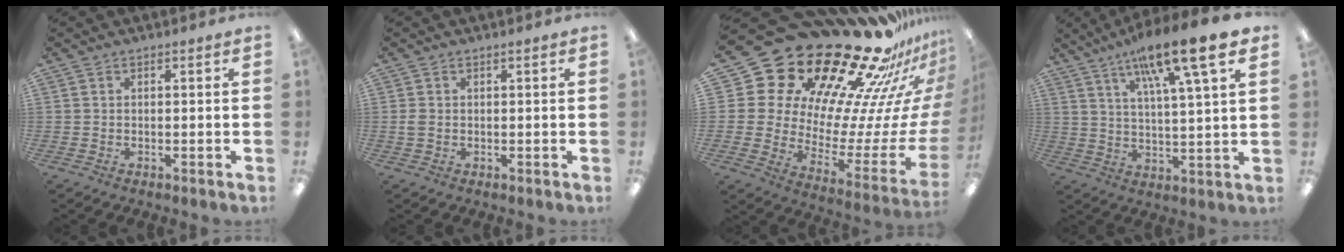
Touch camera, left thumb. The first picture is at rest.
{"total": 1.5, "force": [-0.1, 1.0, 1.2], "torque": [-0.022, 0.003, -0.002]}
{"total": 30.2, "force": [23.0, 12.4, 15.2], "torque": [-0.220, -0.221, 0.425]}
{"total": 15.1, "force": [10.0, 2.1, 11.1], "torque": [-0.188, -0.047, 0.153]}